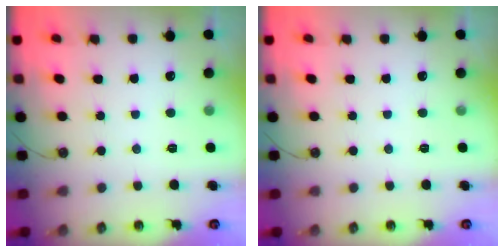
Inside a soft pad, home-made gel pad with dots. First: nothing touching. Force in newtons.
{"total": 0.0}